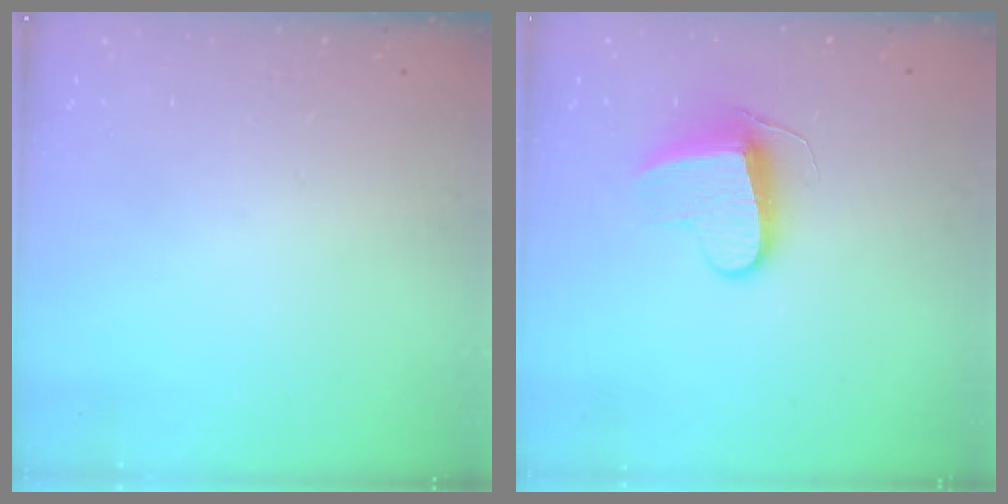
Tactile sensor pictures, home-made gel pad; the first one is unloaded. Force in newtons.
{"total": 9.0, "press": 9.0, "slide": 0.2}